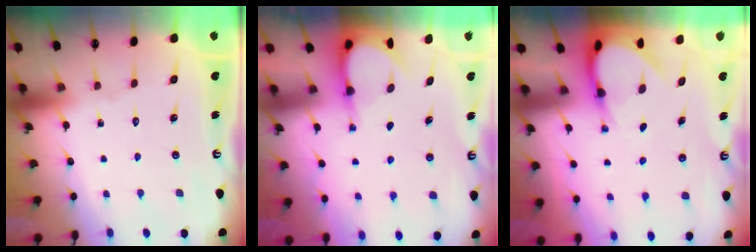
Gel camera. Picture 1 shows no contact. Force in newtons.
{"total": 4.0, "press": 4.0, "slide": 0.3}
{"total": 4.9, "press": 4.8, "slide": 0.7}